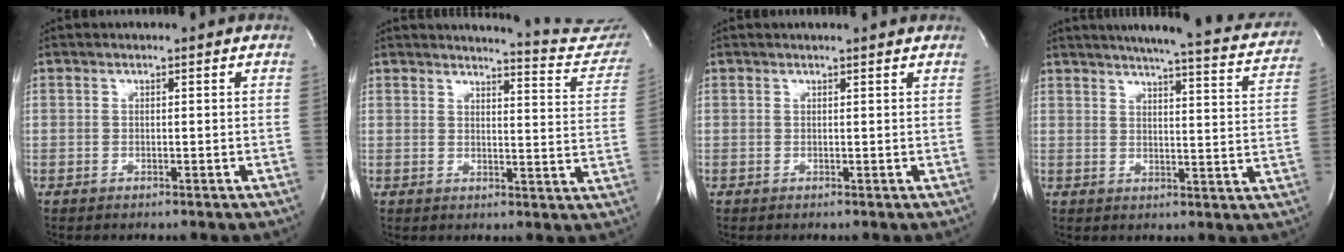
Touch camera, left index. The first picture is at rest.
{"total": 13.4, "force": [13.2, 0.8, 1.8], "torque": [-0.005, -0.086, 0.124]}
{"total": 3.2, "force": [3.1, 0.0, 0.8], "torque": [-0.013, 0.009, 0.030]}
{"total": 21.5, "force": [19.2, 2.5, 9.3], "torque": [-0.128, -0.033, 0.219]}